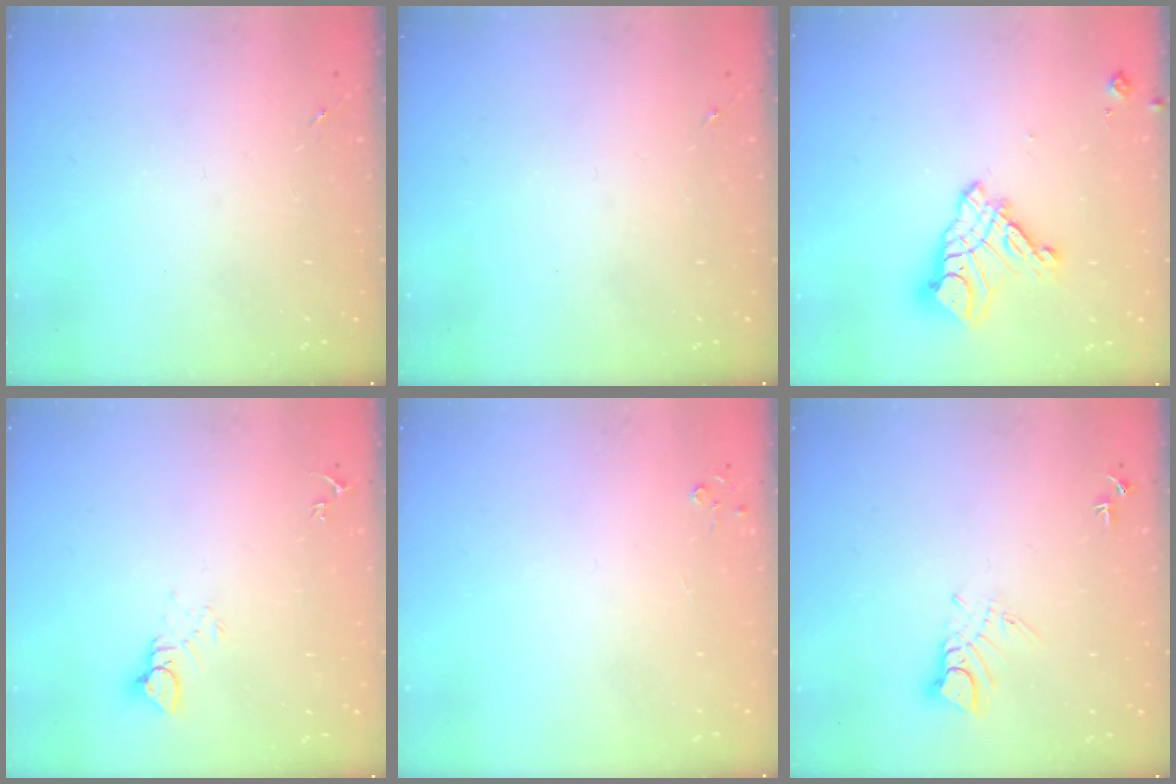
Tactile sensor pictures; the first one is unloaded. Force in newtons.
{"total": 0.0}
{"total": 13.1, "press": 13.0, "slide": 1.3}
{"total": 4.2, "press": 4.2, "slide": 0.4}
{"total": 2.8, "press": 2.8, "slide": 0.3}
{"total": 5.3, "press": 5.3, "slide": 0.3}